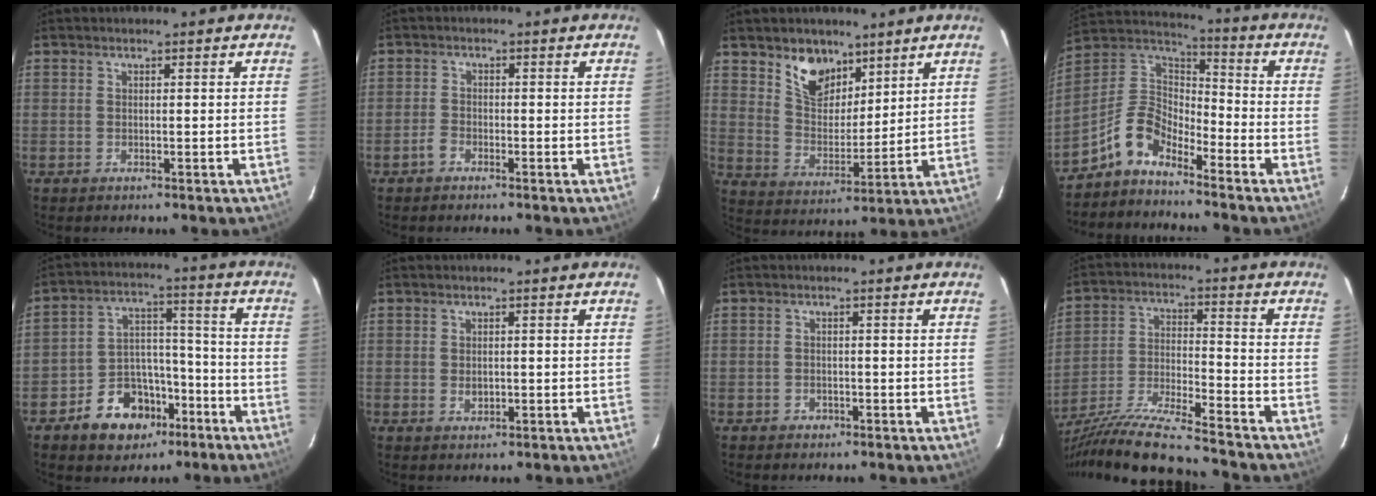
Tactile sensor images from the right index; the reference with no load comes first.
{"total": 1.9, "force": [-1.5, 1.1, 0.6], "torque": [-0.014, 0.004, -0.028]}
{"total": 9.9, "force": [6.7, 5.8, 4.3], "torque": [-0.075, 0.002, 0.128]}
{"total": 9.9, "force": [-7.1, 4.8, 5.2], "torque": [-0.125, 0.034, -0.150]}
{"total": 12.2, "force": [-7.1, 8.6, 4.9], "torque": [-0.102, 0.040, -0.096]}
{"total": 1.9, "force": [-0.2, 1.4, 1.2], "torque": [-0.017, -0.001, -0.002]}
{"total": 1.8, "force": [-1.1, 1.4, 0.3], "torque": [-0.006, 0.003, -0.014]}
{"total": 19.1, "force": [-16.6, 0.5, 9.4], "torque": [-0.190, -0.046, -0.292]}